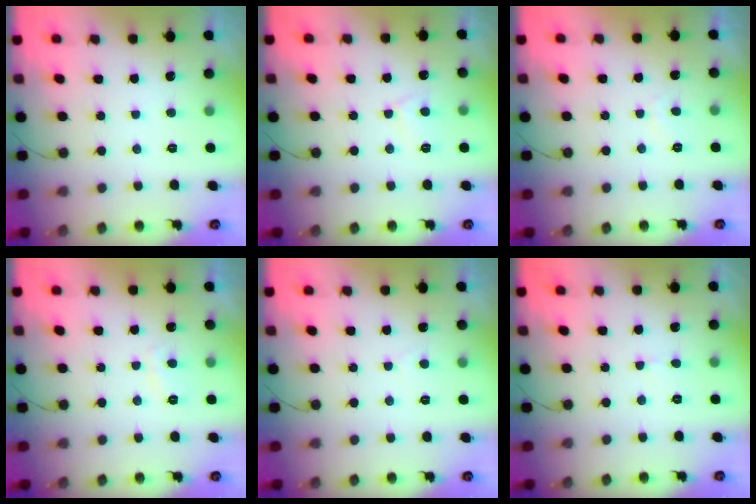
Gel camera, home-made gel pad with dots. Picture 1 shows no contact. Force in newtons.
{"total": 4.7, "press": 4.7, "slide": 0.4}
{"total": 1.4, "press": 1.3, "slide": 0.5}
{"total": 2.5, "press": 2.4, "slide": 0.8}
{"total": 1.0, "press": 1.0, "slide": 0.2}
{"total": 2.6, "press": 2.6, "slide": 0.2}